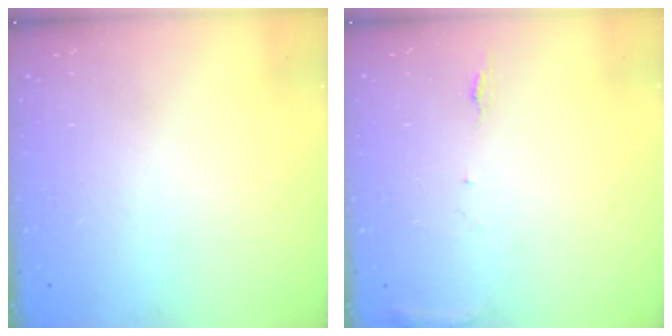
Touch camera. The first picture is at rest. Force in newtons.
{"total": 5.7, "press": 5.7, "slide": 0.6}